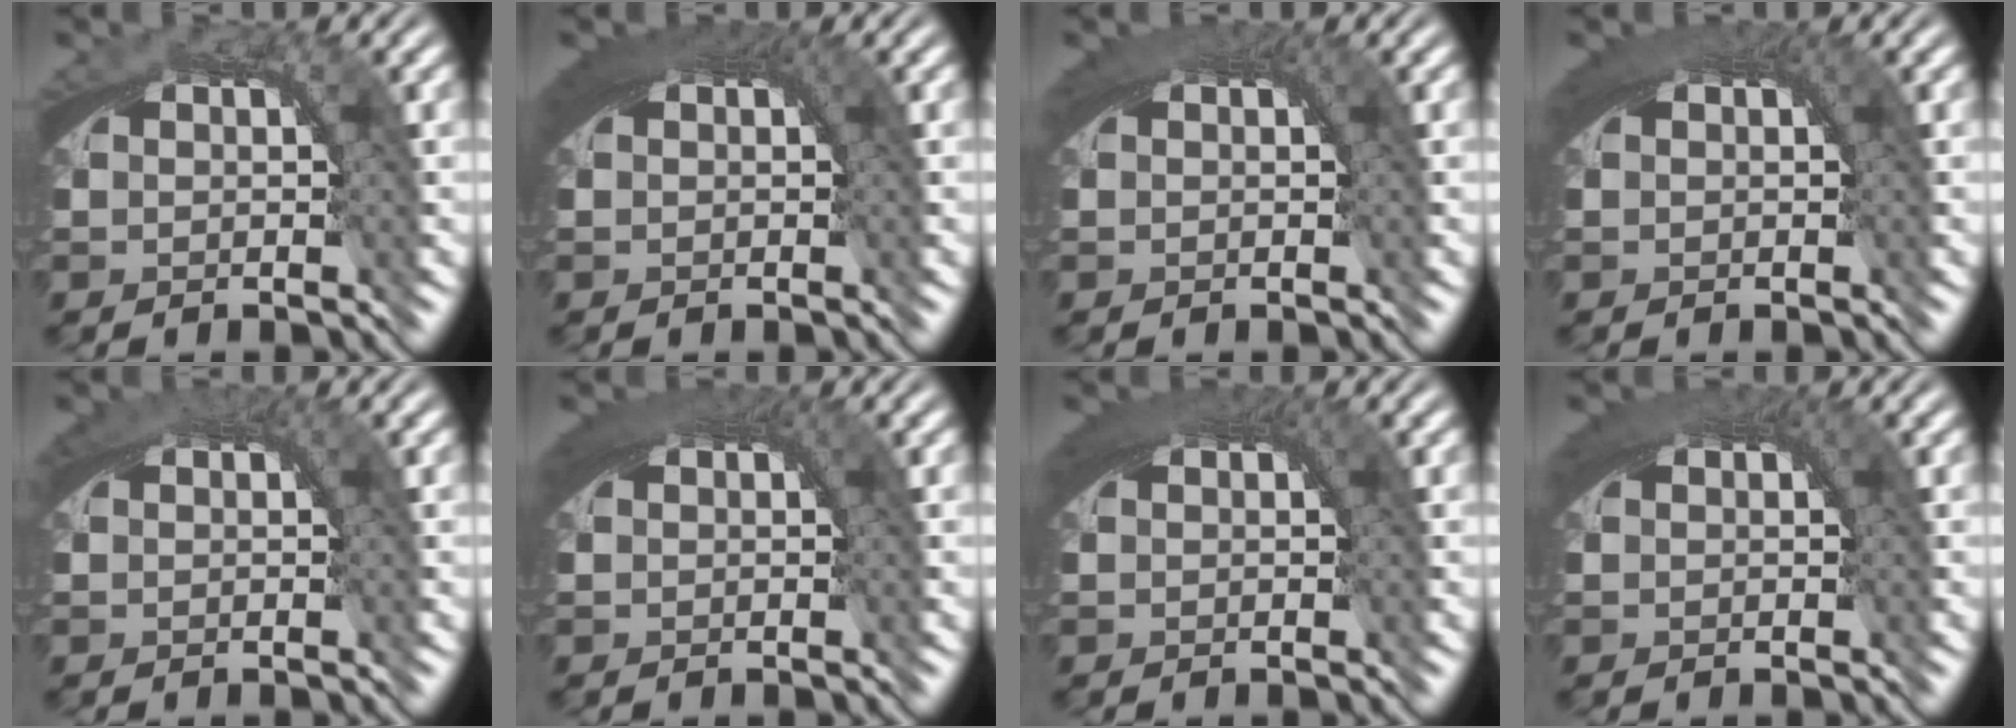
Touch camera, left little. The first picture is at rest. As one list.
[{"total": 3.7, "force": [1.0, 1.9, 3.0], "torque": [-0.047, -0.006, 0.017]}, {"total": 2.3, "force": [0.6, 1.3, 1.8], "torque": [-0.029, -0.005, 0.010]}, {"total": 2.6, "force": [0.7, 1.5, 2.0], "torque": [-0.033, -0.005, 0.011]}, {"total": 1.3, "force": [0.4, 0.9, 0.9], "torque": [-0.015, -0.004, 0.006]}, {"total": 3.0, "force": [0.7, 1.6, 2.4], "torque": [-0.039, -0.005, 0.013]}, {"total": 3.0, "force": [0.7, 1.7, 2.4], "torque": [-0.039, -0.006, 0.013]}, {"total": 2.6, "force": [0.7, 1.5, 2.0], "torque": [-0.033, -0.006, 0.012]}]